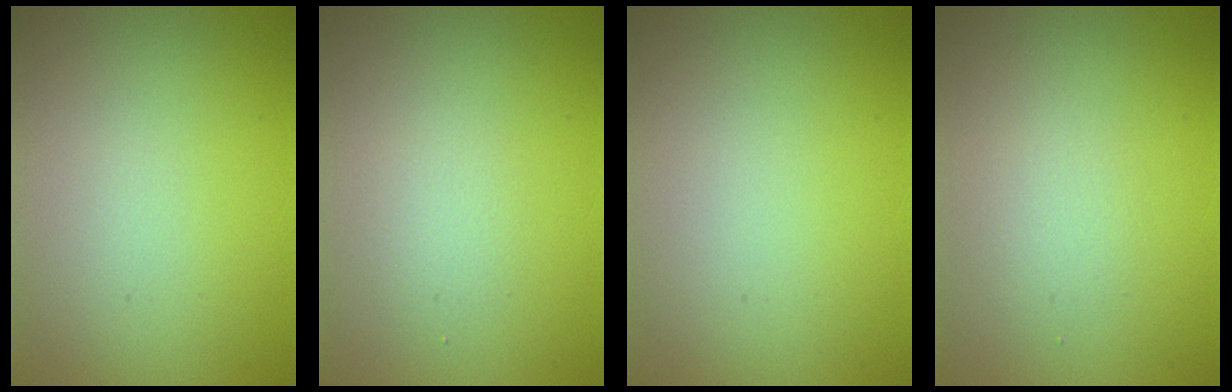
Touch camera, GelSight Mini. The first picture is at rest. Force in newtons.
{"total": 1.3, "press": 1.3, "slide": 0.2}
{"total": 0.0}
{"total": 1.4, "press": 1.4, "slide": 0.1}